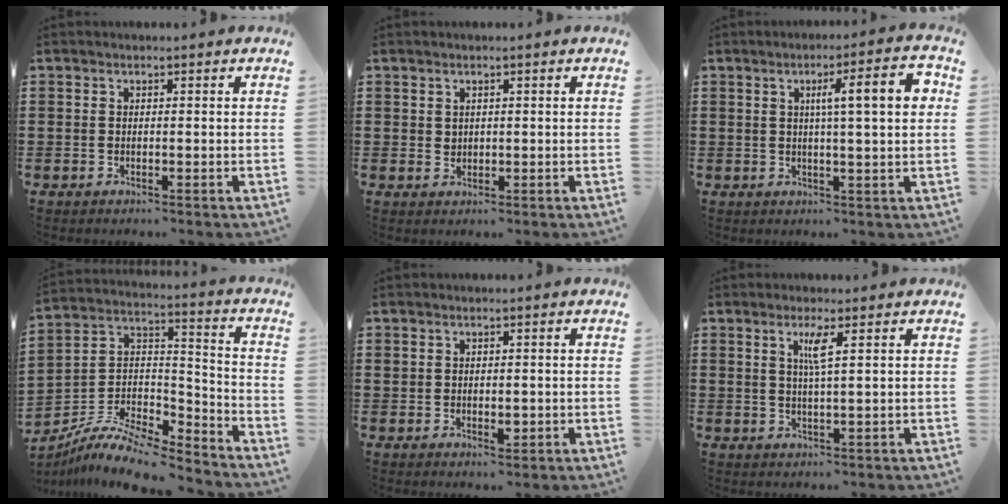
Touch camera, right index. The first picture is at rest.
{"total": 1.2, "force": [0.8, 0.9, 0.3], "torque": [-0.007, 0.002, 0.017]}
{"total": 8.4, "force": [1.9, 1.2, 8.1], "torque": [-0.123, -0.008, 0.020]}
{"total": 9.5, "force": [-8.0, 2.6, 4.3], "torque": [-0.096, 0.009, -0.163]}
{"total": 2.1, "force": [-0.1, 1.3, 1.6], "torque": [-0.023, -0.001, -0.002]}
{"total": 2.9, "force": [1.2, -0.2, 2.7], "torque": [-0.056, -0.004, 0.017]}